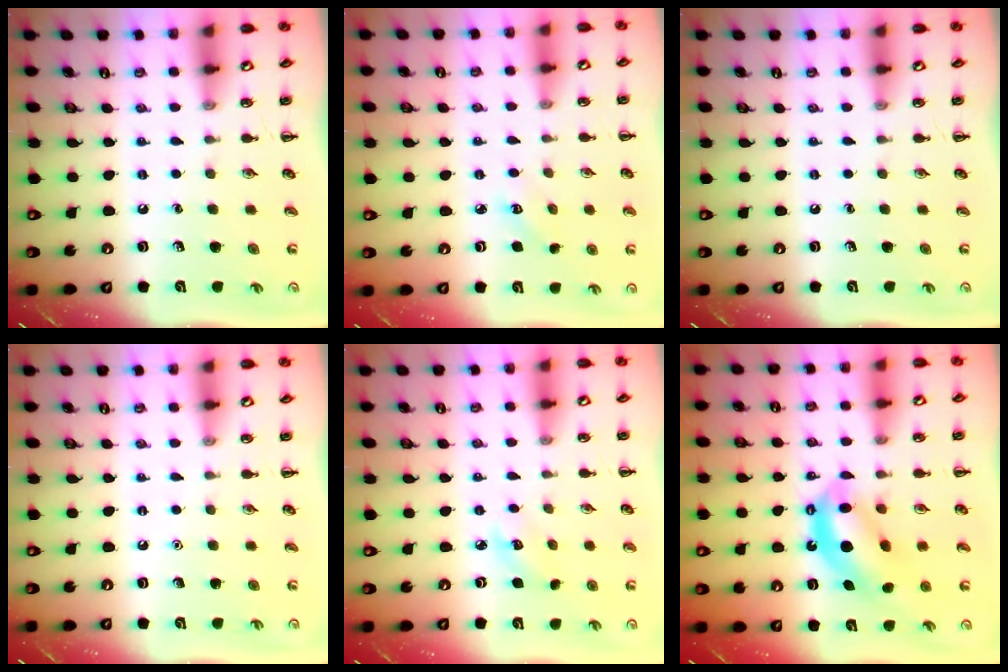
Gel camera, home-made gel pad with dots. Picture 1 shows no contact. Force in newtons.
{"total": 2.1, "press": 2.0, "slide": 0.6}
{"total": 0.0}
{"total": 1.6, "press": 1.6, "slide": 0.1}
{"total": 5.2, "press": 5.0, "slide": 1.4}
{"total": 11.0, "press": 10.6, "slide": 2.9}